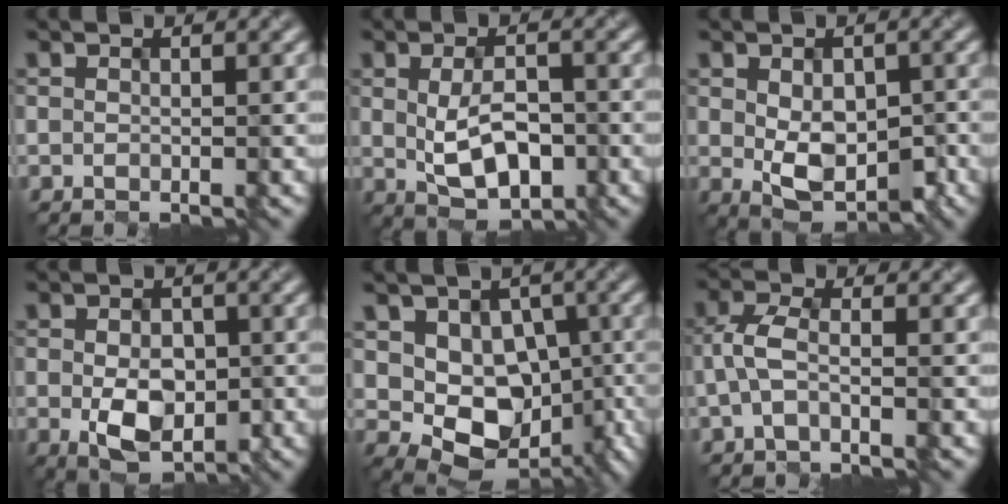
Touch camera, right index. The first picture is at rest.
{"total": 4.9, "force": [-1.0, 2.6, 4.0], "torque": [-0.077, -0.006, -0.009]}
{"total": 5.4, "force": [-1.1, 3.2, 4.2], "torque": [-0.070, -0.012, -0.005]}
{"total": 5.0, "force": [-1.3, 3.2, 3.7], "torque": [-0.072, -0.007, -0.014]}
{"total": 9.6, "force": [-0.7, 7.6, 5.7], "torque": [-0.083, -0.006, -0.007]}
{"total": 2.7, "force": [-0.8, 1.2, 2.3], "torque": [-0.062, 0.005, -0.013]}